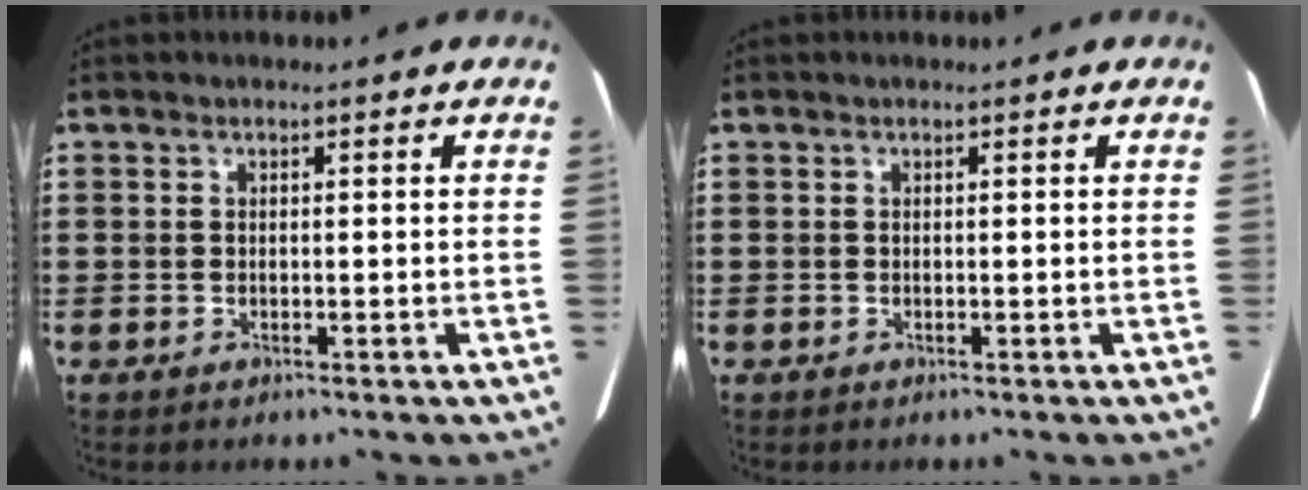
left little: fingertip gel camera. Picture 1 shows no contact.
{"total": 0.0}